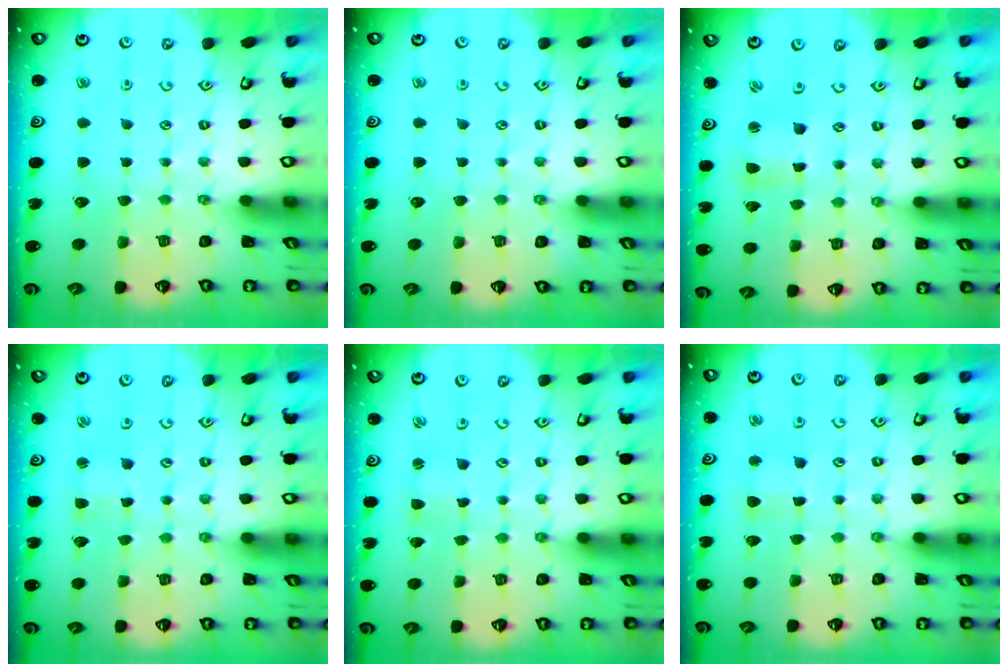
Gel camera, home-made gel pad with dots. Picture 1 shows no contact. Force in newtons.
{"total": 0.0}
{"total": 2.7, "press": 2.7, "slide": 0.4}
{"total": 2.4, "press": 2.3, "slide": 0.3}
{"total": 2.2, "press": 2.2, "slide": 0.2}
{"total": 3.7, "press": 3.6, "slide": 0.6}